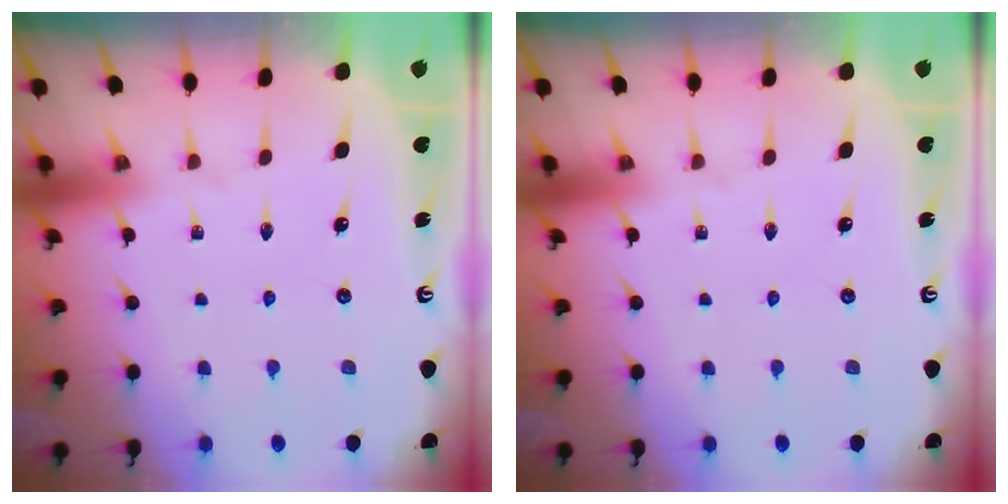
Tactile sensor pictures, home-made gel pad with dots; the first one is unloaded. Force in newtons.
{"total": 0.0}